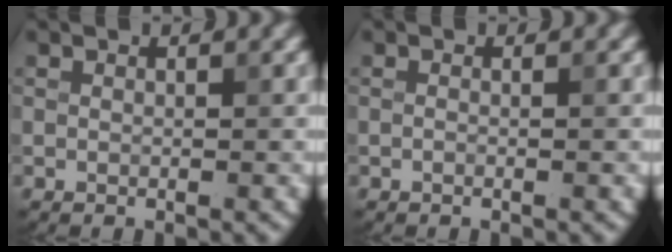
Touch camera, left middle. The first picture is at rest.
{"total": 0.6, "force": [0.0, 0.2, 0.6], "torque": [-0.005, -0.009, -0.007]}